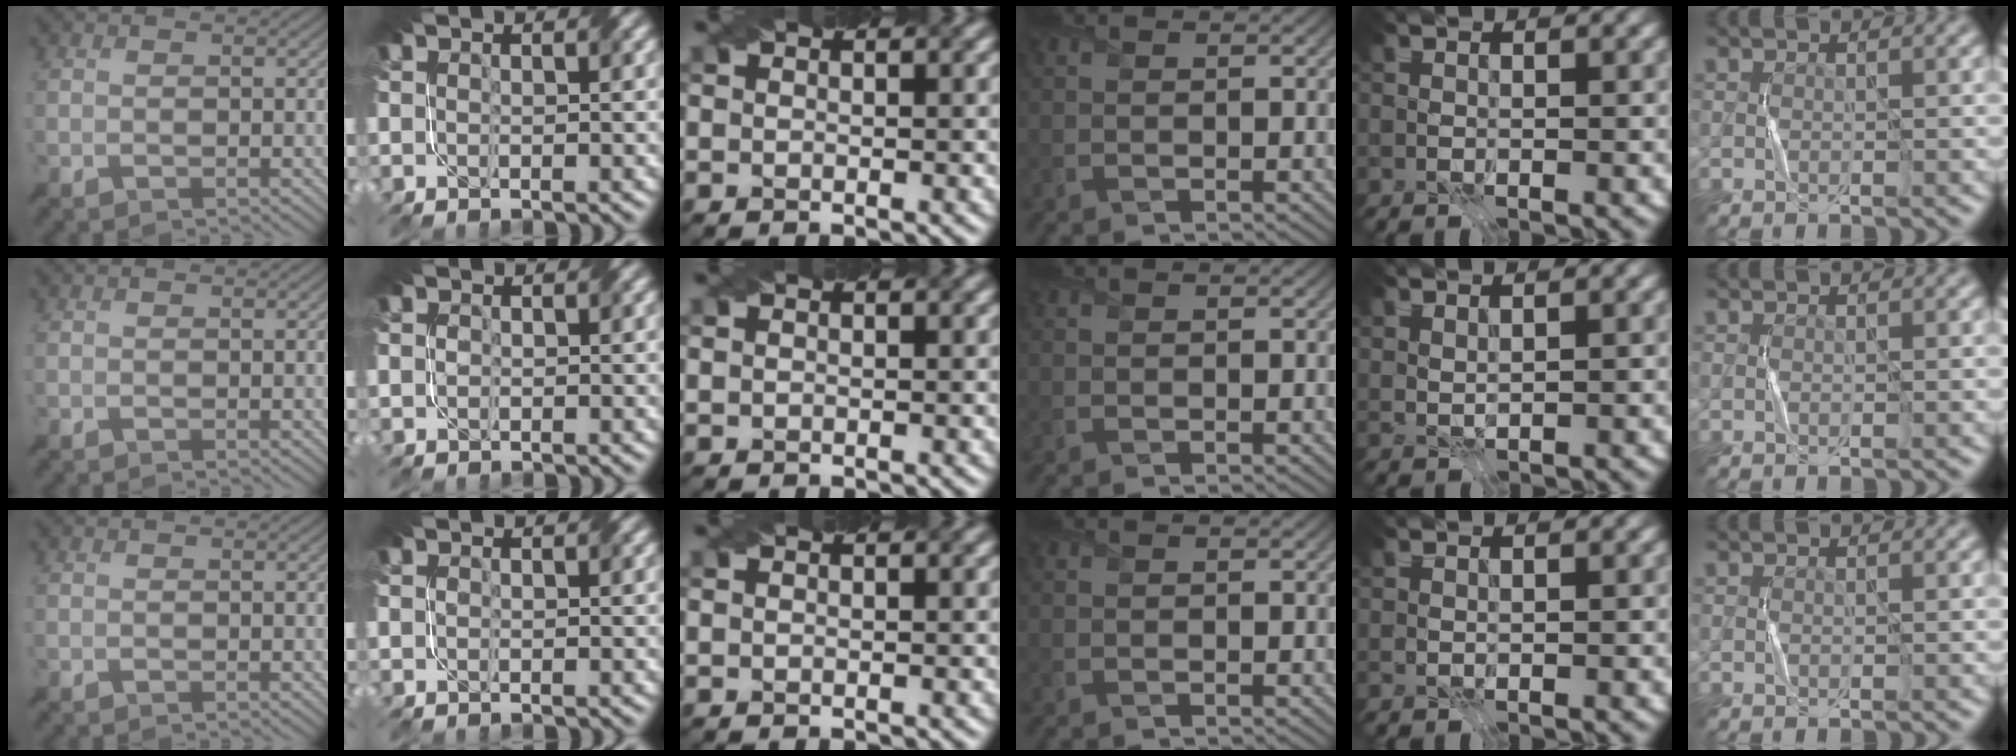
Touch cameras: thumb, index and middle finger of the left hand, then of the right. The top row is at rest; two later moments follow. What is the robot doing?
{"motion": "fold", "object": "coffee filter"}